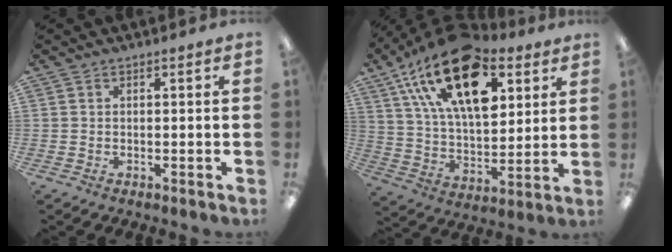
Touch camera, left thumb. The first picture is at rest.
{"total": 24.3, "force": [12.7, 12.5, 16.6], "torque": [-0.297, -0.055, 0.215]}